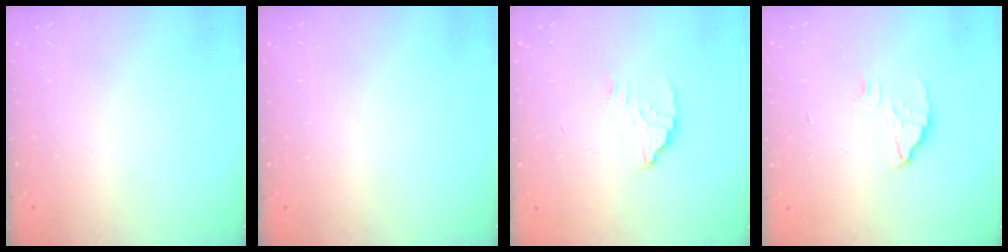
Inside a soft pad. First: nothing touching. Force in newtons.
{"total": 0.0}
{"total": 2.6, "press": 2.6, "slide": 0.2}
{"total": 2.4, "press": 2.4, "slide": 0.1}